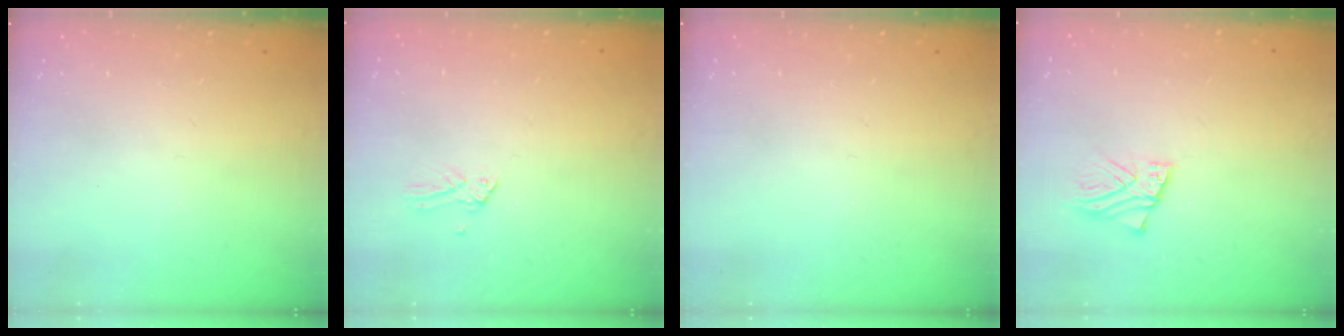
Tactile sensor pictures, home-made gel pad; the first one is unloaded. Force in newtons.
{"total": 0.0}
{"total": 0.0}
{"total": 2.6, "press": 2.6, "slide": 0.2}